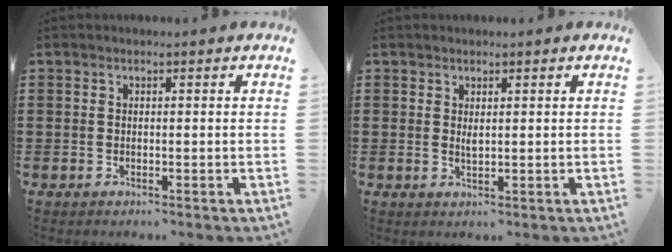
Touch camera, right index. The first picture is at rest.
{"total": 1.3, "force": [0.6, 0.4, 1.1], "torque": [-0.022, 0.003, 0.009]}